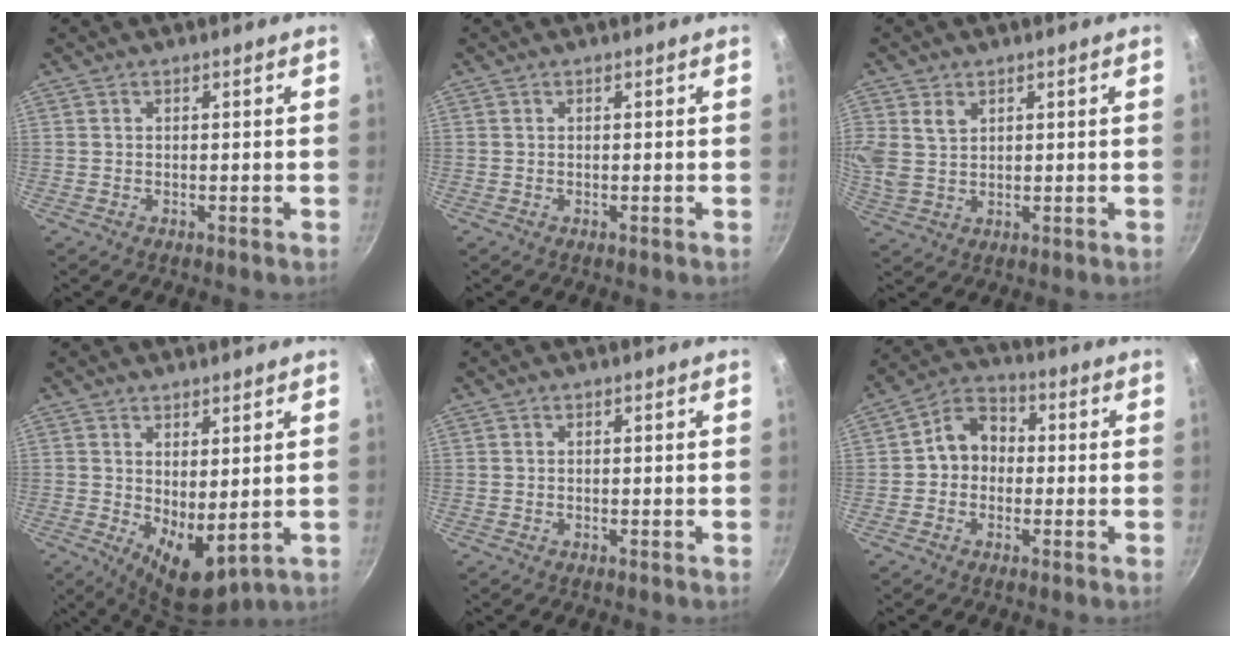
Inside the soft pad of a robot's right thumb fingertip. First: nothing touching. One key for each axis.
{"total": 0.0}
{"total": 7.7, "fx": 2.9, "fy": 5.7, "fz": 4.3, "tx": -0.089, "ty": -0.001, "tz": 0.064}
{"total": 7.9, "fx": 1.3, "fy": 3.7, "fz": 6.8, "tx": -0.088, "ty": -0.034, "tz": 0.035}
{"total": 0.0}
{"total": 7.6, "fx": -0.3, "fy": 6.4, "fz": 4.1, "tx": -0.033, "ty": 0.024, "tz": -0.023}